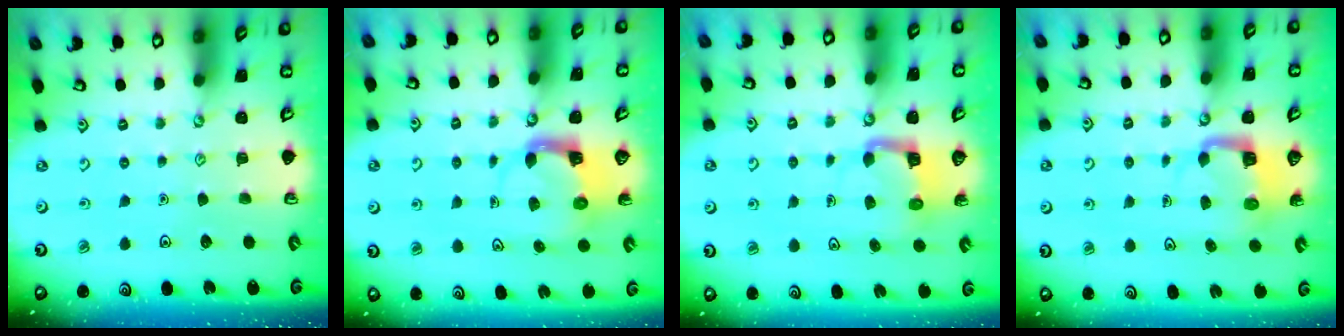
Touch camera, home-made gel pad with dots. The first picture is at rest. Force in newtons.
{"total": 3.9, "press": 3.9, "slide": 0.6}
{"total": 4.8, "press": 4.8, "slide": 0.5}
{"total": 4.4, "press": 4.4, "slide": 0.1}